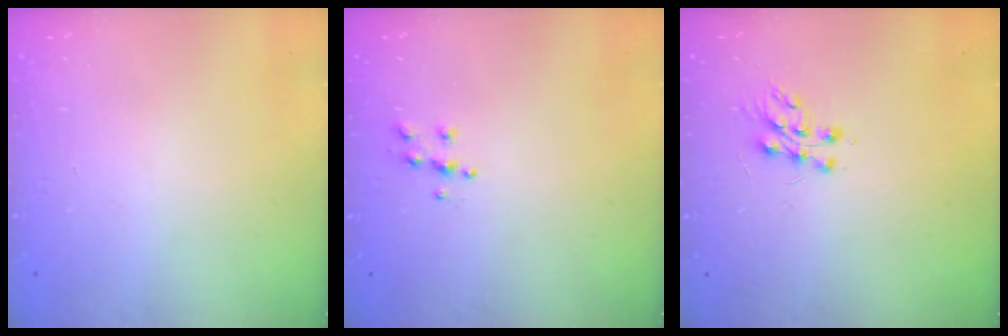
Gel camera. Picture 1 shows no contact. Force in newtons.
{"total": 5.5, "press": 5.5, "slide": 0.5}
{"total": 7.9, "press": 7.8, "slide": 0.6}